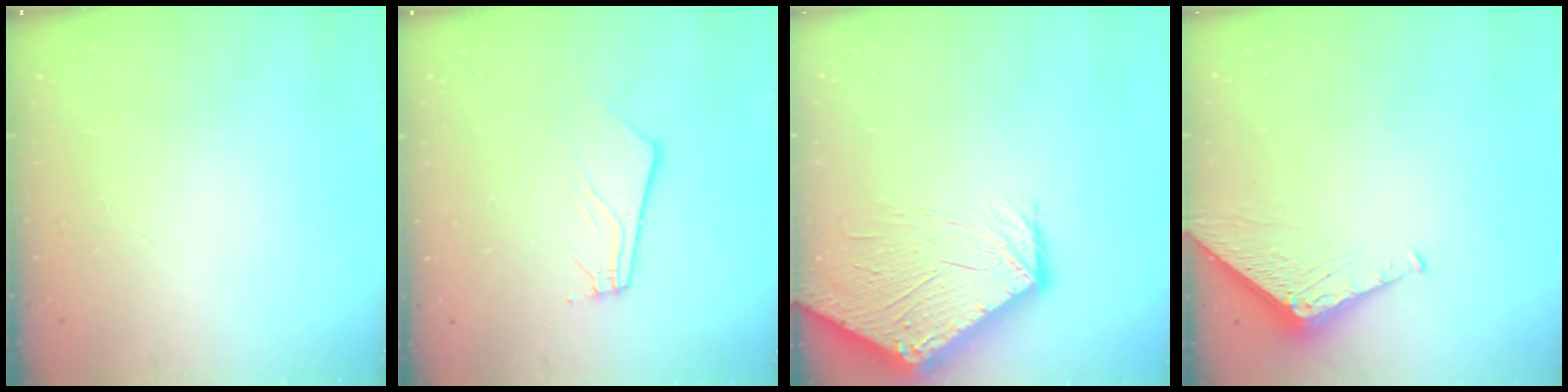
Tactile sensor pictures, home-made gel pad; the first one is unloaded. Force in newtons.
{"total": 3.7, "press": 3.7, "slide": 0.2}
{"total": 11.1, "press": 11.0, "slide": 1.3}
{"total": 3.8, "press": 3.8, "slide": 0.5}